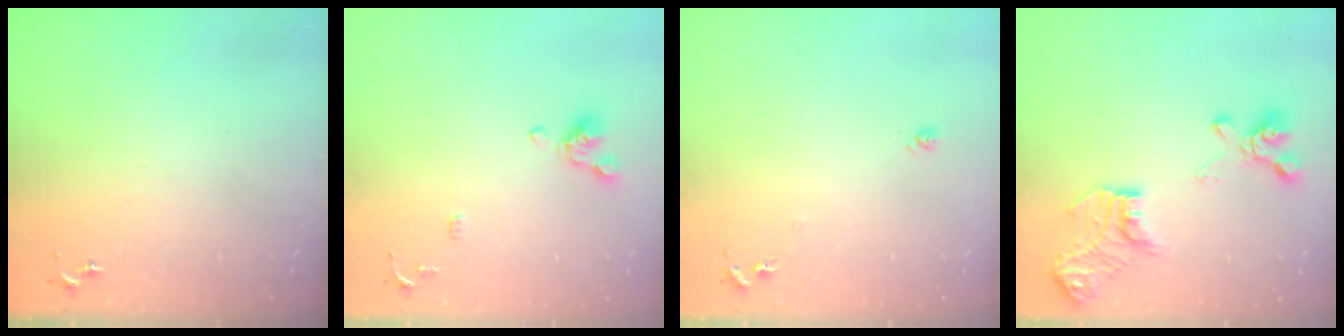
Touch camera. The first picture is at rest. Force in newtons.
{"total": 9.8, "press": 9.7, "slide": 1.4}
{"total": 5.9, "press": 5.9, "slide": 0.5}
{"total": 18.7, "press": 18.6, "slide": 1.6}